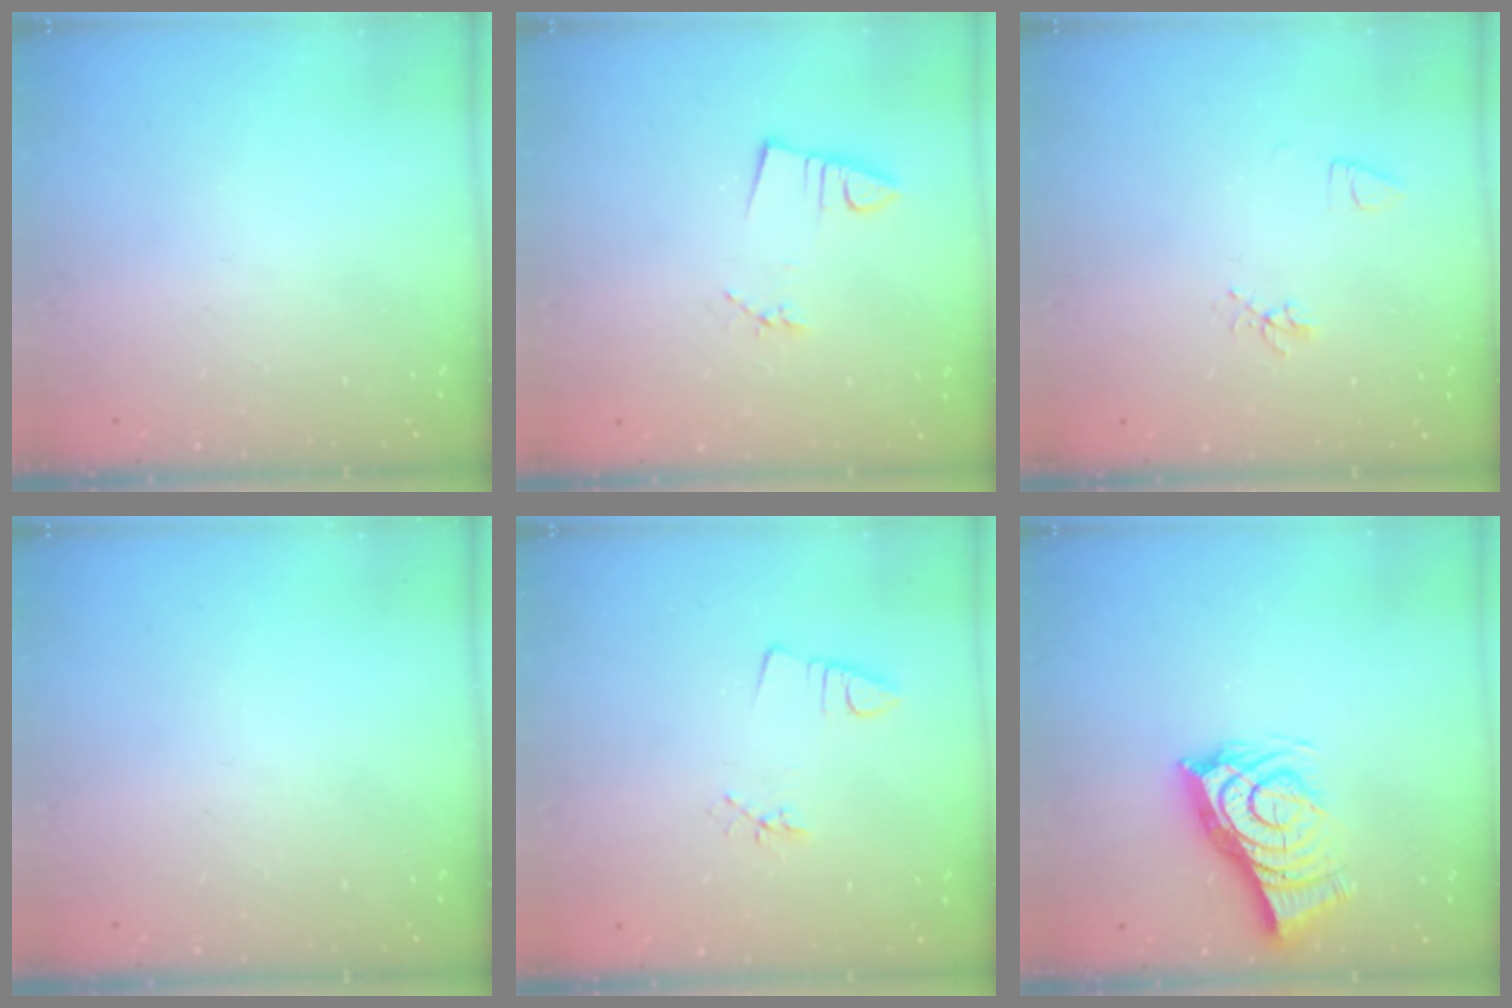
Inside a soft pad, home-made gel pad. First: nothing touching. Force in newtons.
{"total": 2.8, "press": 1.4, "slide": 2.4}
{"total": 5.2, "press": 4.9, "slide": 1.8}
{"total": 0.0}
{"total": 2.2, "press": 1.7, "slide": 1.4}
{"total": 10.5, "press": 9.8, "slide": 3.8}